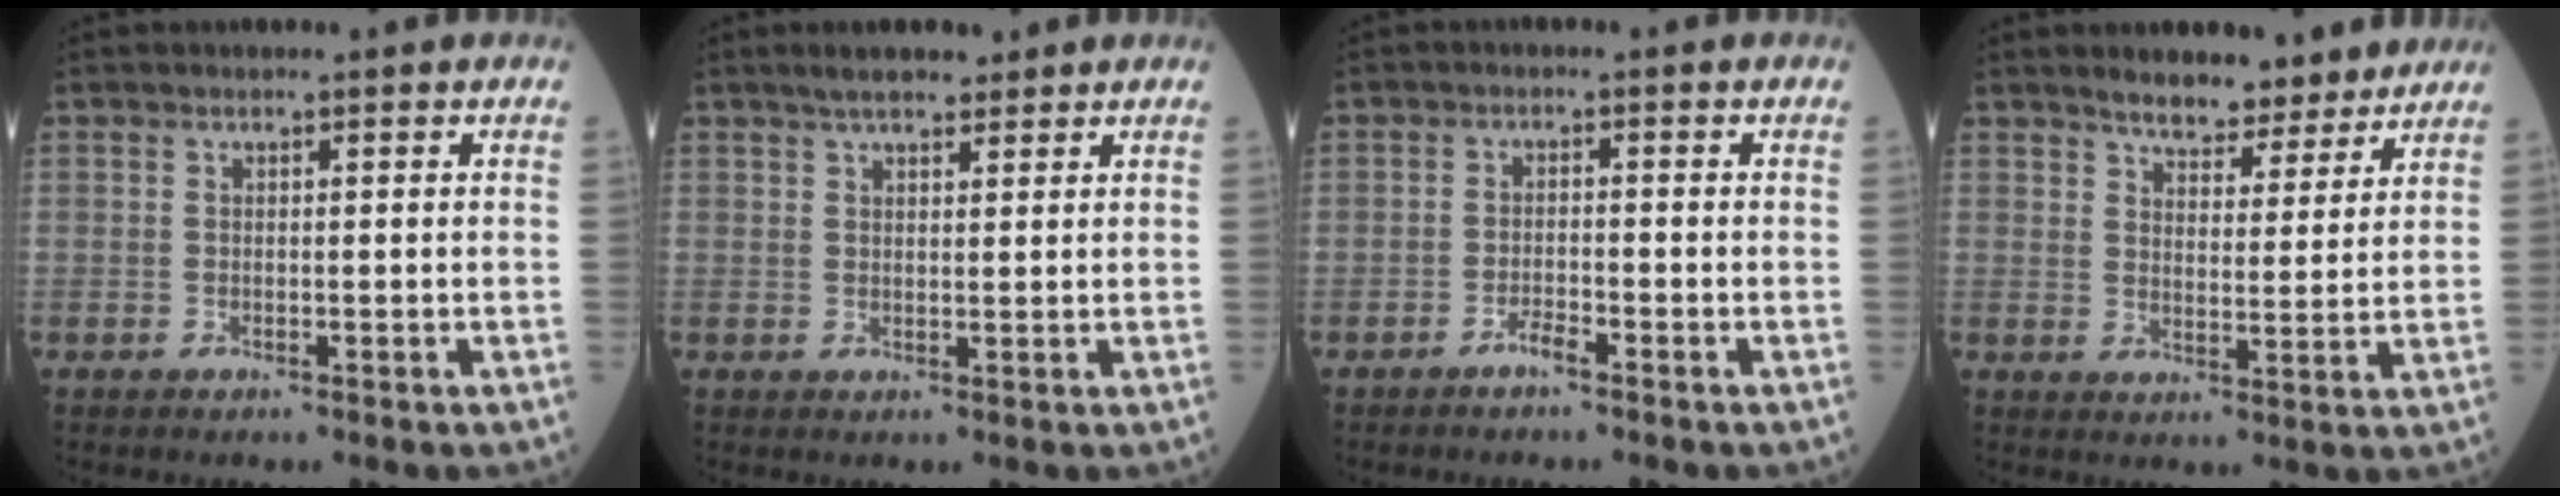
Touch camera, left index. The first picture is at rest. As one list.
[{"total": 4.4, "force": [3.6, 1.3, 2.3], "torque": [-0.041, 0.018, 0.059]}, {"total": 1.7, "force": [-1.4, 0.1, 0.9], "torque": [-0.020, -0.001, -0.028]}, {"total": 8.5, "force": [7.5, 2.7, 2.7], "torque": [-0.031, 0.006, 0.106]}]